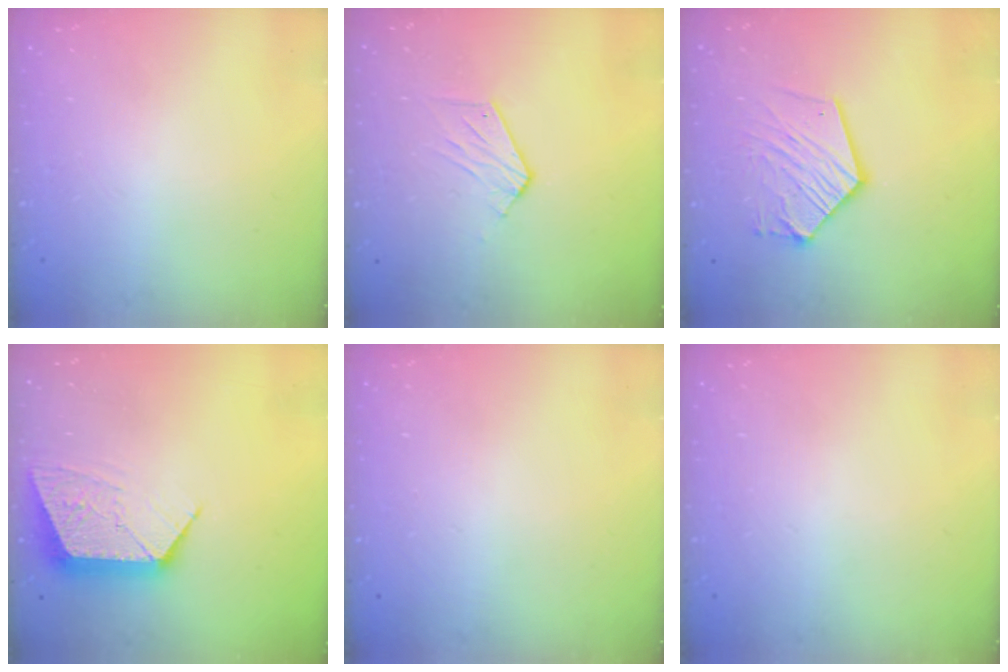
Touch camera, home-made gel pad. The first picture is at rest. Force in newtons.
{"total": 6.3, "press": 6.3, "slide": 0.4}
{"total": 13.2, "press": 13.1, "slide": 1.4}
{"total": 10.6, "press": 10.6, "slide": 0.7}
{"total": 0.0}
{"total": 0.0}